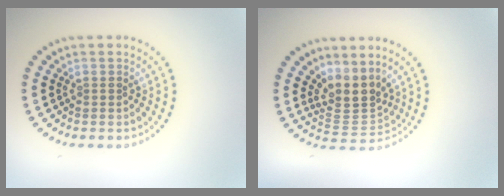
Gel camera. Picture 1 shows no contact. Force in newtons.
{"total": 3.6, "press": 2.7, "slide": 2.4}